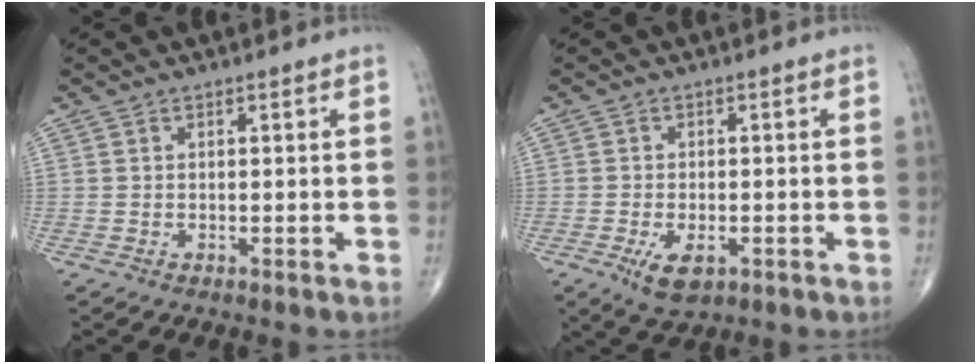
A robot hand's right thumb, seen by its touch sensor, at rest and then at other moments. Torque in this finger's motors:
{"motor_torque": [-0.13, 0.23, 0.22, 0.15, 0.14]}